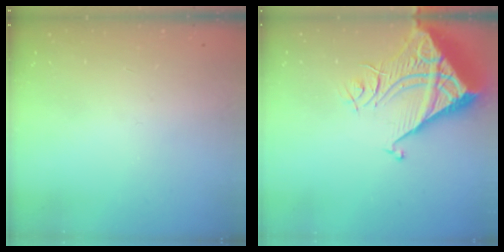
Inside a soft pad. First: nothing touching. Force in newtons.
{"total": 9.4, "press": 9.3, "slide": 1.0}